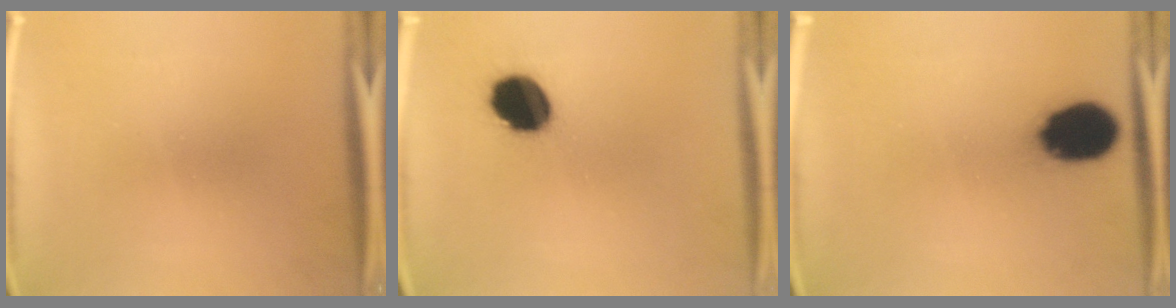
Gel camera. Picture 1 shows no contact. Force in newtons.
{"total": 11.7}
{"total": 15.4}